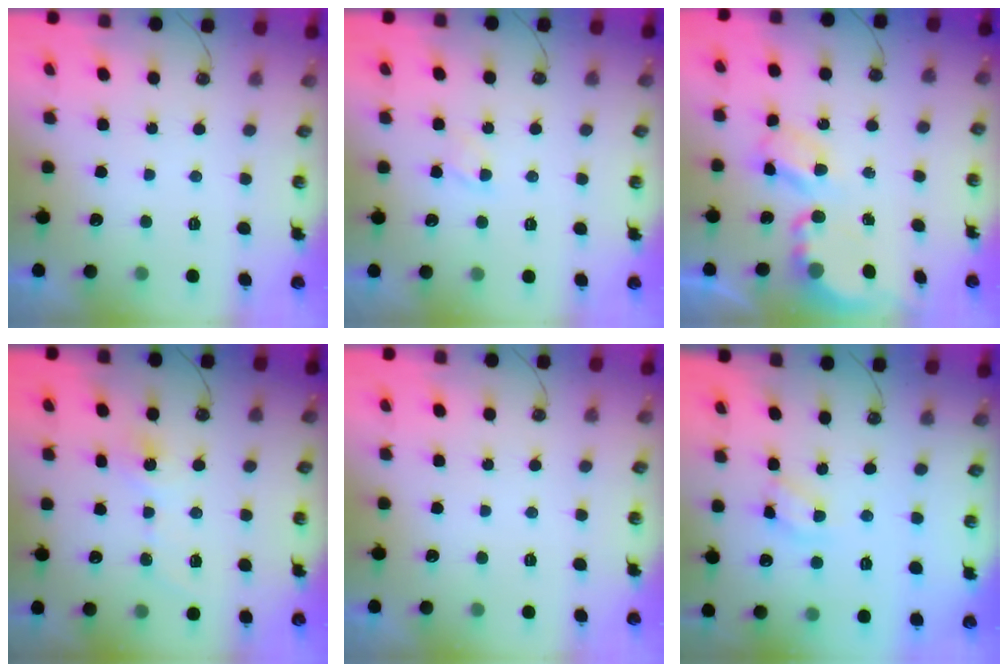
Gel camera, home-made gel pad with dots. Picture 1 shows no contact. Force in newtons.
{"total": 2.3, "press": 2.2, "slide": 0.3}
{"total": 5.6, "press": 5.6, "slide": 0.3}
{"total": 5.3, "press": 5.3, "slide": 0.5}
{"total": 0.0}
{"total": 6.4, "press": 6.4, "slide": 0.5}